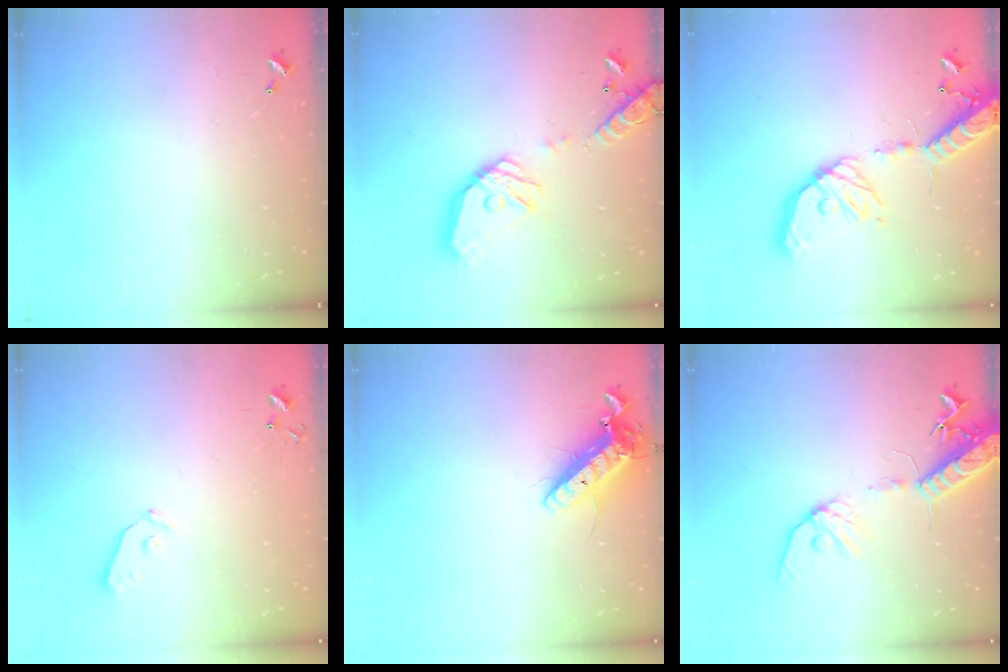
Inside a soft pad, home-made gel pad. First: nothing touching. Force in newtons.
{"total": 19.0, "press": 18.9, "slide": 2.0}
{"total": 20.9, "press": 20.5, "slide": 3.9}
{"total": 4.7, "press": 4.6, "slide": 0.7}
{"total": 14.3, "press": 14.0, "slide": 2.8}
{"total": 16.6, "press": 16.2, "slide": 3.5}